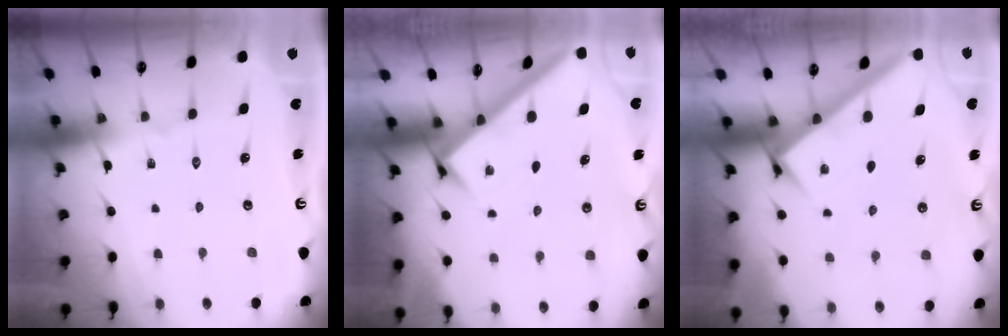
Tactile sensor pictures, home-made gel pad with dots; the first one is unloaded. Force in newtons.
{"total": 2.6, "press": 2.6, "slide": 0.3}
{"total": 3.1, "press": 3.1, "slide": 0.2}